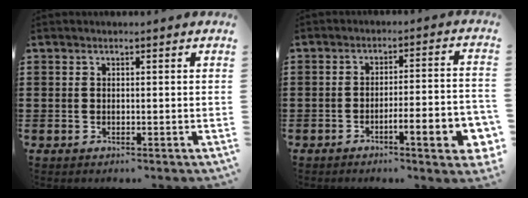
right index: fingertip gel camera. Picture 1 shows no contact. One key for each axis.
{"total": 7.7, "fx": -3.6, "fy": 1.3, "fz": 6.7, "tx": -0.106, "ty": -0.002, "tz": -0.060}